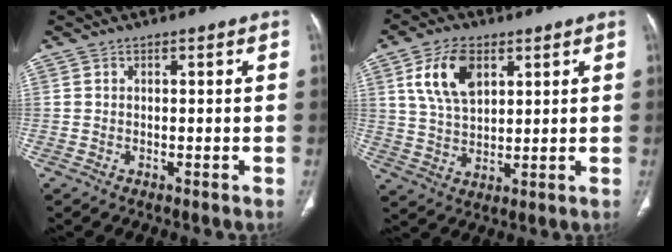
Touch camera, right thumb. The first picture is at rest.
{"total": 10.2, "force": [4.3, 5.9, 7.2], "torque": [-0.126, -0.012, 0.085]}